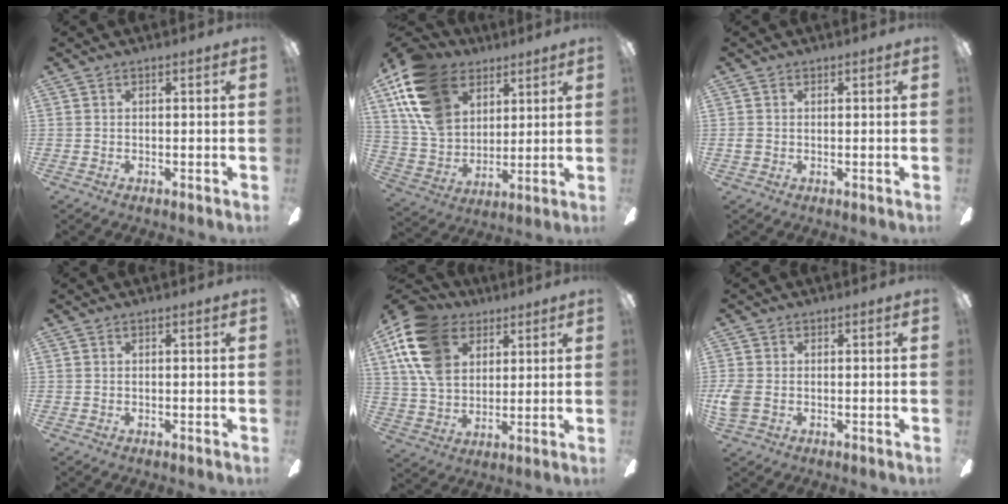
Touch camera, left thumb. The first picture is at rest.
{"total": 18.7, "force": [9.4, 13.0, 9.7], "torque": [-0.216, -0.027, 0.183]}
{"total": 1.2, "force": [0.1, 1.0, 0.6], "torque": [-0.012, 0.003, 0.001]}
{"total": 0.0}
{"total": 17.1, "force": [7.8, 12.0, 9.3], "torque": [-0.209, -0.017, 0.152]}
{"total": 4.2, "force": [-0.5, 3.0, 2.9], "torque": [-0.070, 0.000, -0.011]}